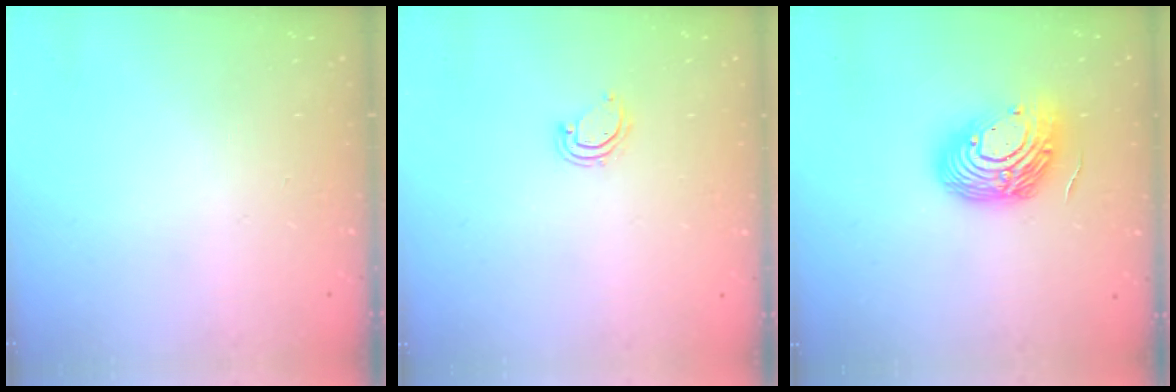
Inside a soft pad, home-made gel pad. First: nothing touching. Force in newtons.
{"total": 3.9, "press": 3.9, "slide": 0.3}
{"total": 16.1, "press": 16.0, "slide": 1.8}